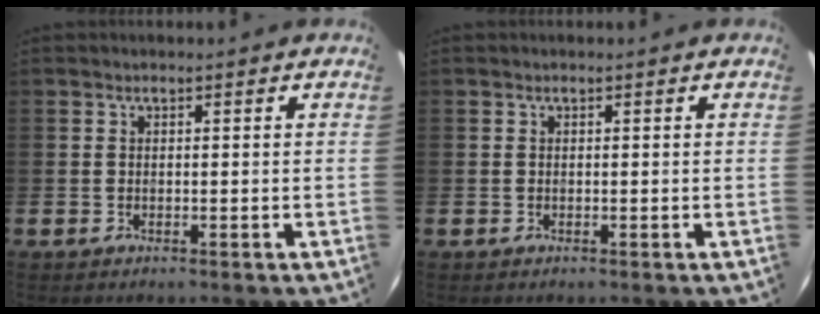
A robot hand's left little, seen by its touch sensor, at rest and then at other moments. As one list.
[{"total": 0.0}]